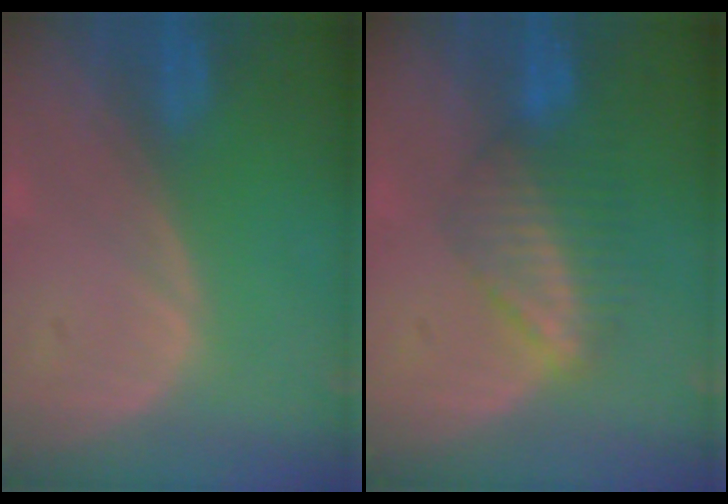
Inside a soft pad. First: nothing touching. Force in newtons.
{"total": 6.6, "press": 5.9, "slide": 2.8}